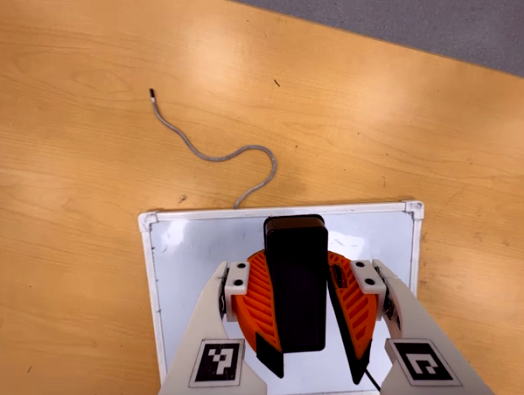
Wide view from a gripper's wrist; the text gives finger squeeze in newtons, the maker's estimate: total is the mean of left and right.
{"total": 9.7, "left": 9.5, "right": 9.9}